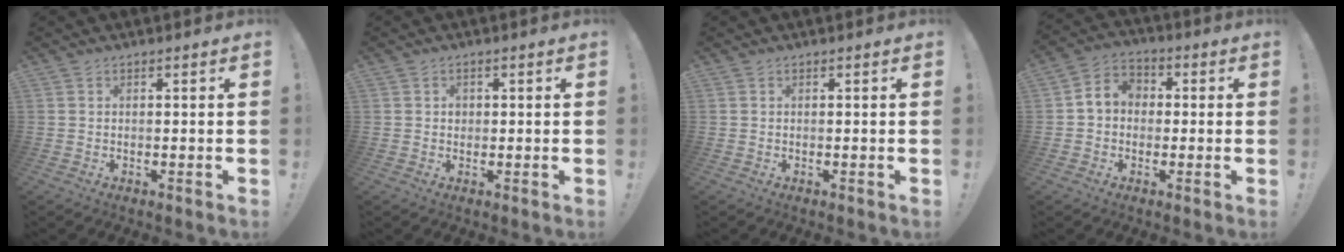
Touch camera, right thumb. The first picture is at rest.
{"total": 2.4, "force": [0.0, 2.1, 1.1], "torque": [-0.013, 0.002, -0.002]}
{"total": 0.0}
{"total": 6.2, "force": [-0.3, 5.5, 3.0], "torque": [-0.055, 0.023, 0.000]}